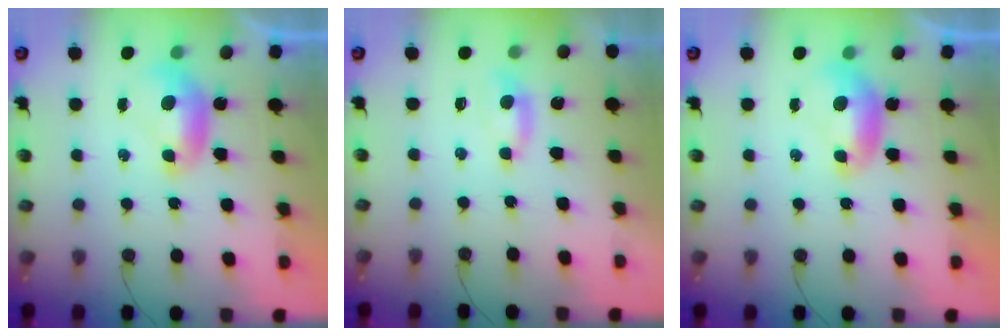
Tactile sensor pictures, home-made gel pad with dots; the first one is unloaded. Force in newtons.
{"total": 1.6, "press": 1.5, "slide": 0.4}
{"total": 0.0}